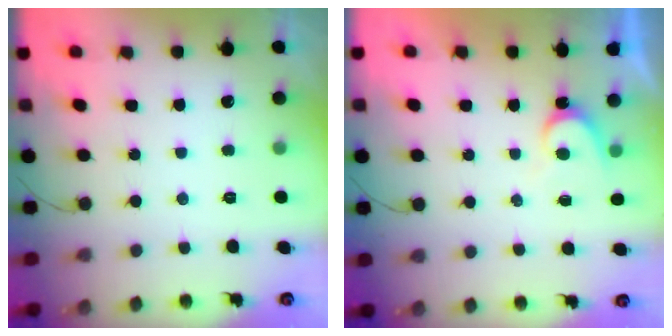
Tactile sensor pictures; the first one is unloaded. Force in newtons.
{"total": 4.9, "press": 4.8, "slide": 0.5}